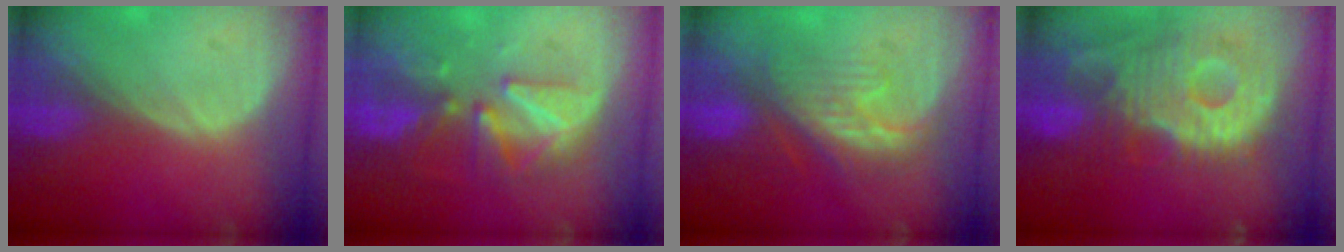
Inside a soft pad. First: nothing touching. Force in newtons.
{"total": 8.6, "press": 8.1, "slide": 2.7}
{"total": 8.2, "press": 7.9, "slide": 1.8}
{"total": 13.2, "press": 11.5, "slide": 6.5}